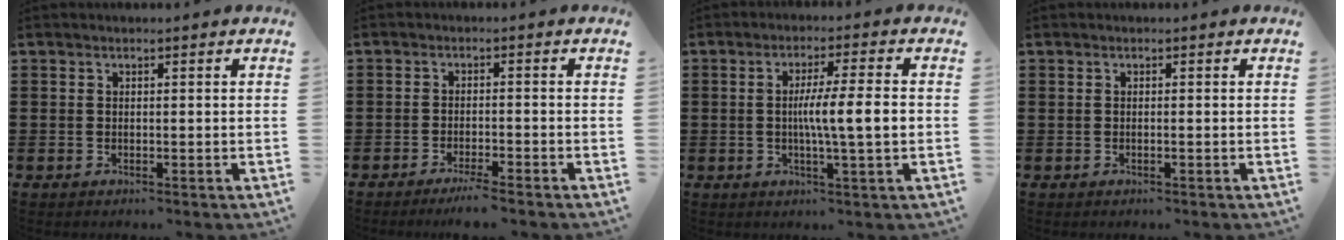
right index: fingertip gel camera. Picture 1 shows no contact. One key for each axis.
{"total": 2.9, "fx": -2.5, "fy": -0.4, "fz": 1.3, "tx": -0.022, "ty": -0.002, "tz": -0.047}
{"total": 7.1, "fx": -0.3, "fy": 0.2, "fz": 7.1, "tx": -0.125, "ty": -0.004, "tz": -0.012}
{"total": 0.5, "fx": -0.2, "fy": -0.2, "fz": 0.4, "tx": -0.007, "ty": -0.003, "tz": -0.004}